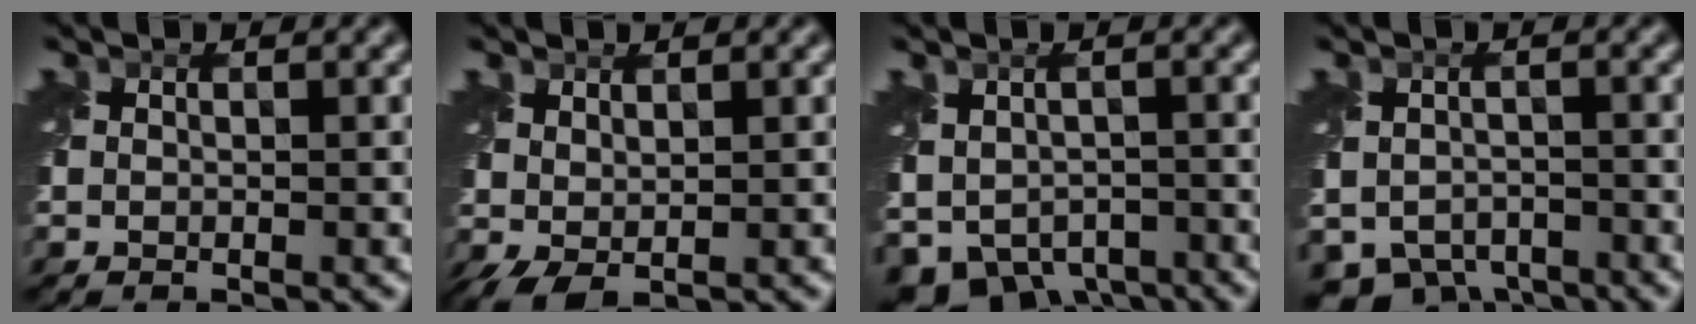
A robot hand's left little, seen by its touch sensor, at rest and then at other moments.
{"total": 1.8, "force": [0.7, 0.8, 1.5], "torque": [-0.040, 0.007, 0.018]}
{"total": 5.6, "force": [-2.8, 4.1, 2.6], "torque": [-0.045, -0.020, -0.031]}
{"total": 5.8, "force": [-4.3, 3.5, 1.5], "torque": [-0.014, -0.014, -0.059]}